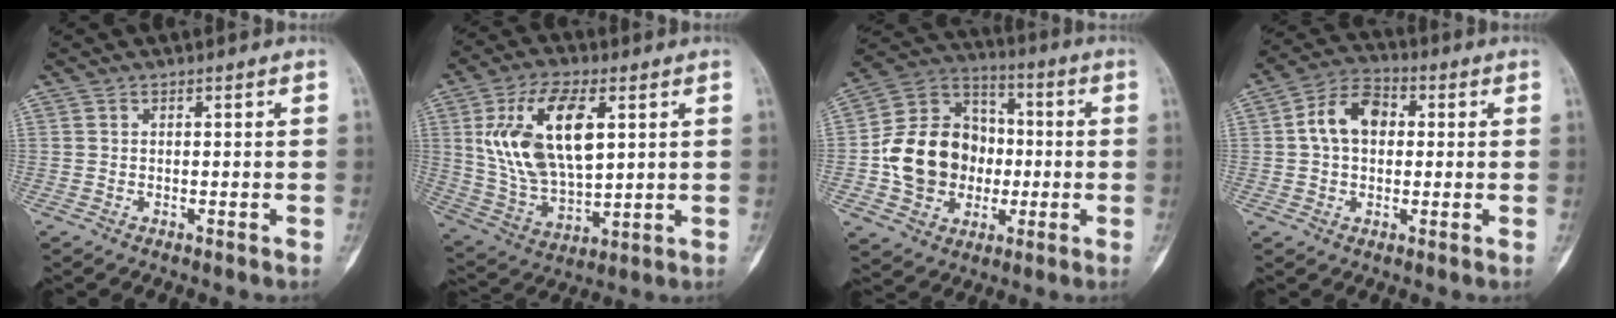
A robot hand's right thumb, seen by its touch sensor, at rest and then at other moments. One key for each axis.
{"total": 18.4, "fx": 5.1, "fy": 9.2, "fz": 15.1, "tx": -0.274, "ty": -0.013, "tz": 0.103}
{"total": 17.9, "fx": -1.8, "fy": 14.9, "fz": 9.8, "tx": -0.136, "ty": 0.034, "tz": -0.028}
{"total": 9.4, "fx": 1.2, "fy": 6.5, "fz": 6.7, "tx": -0.104, "ty": 0.022, "tz": 0.014}